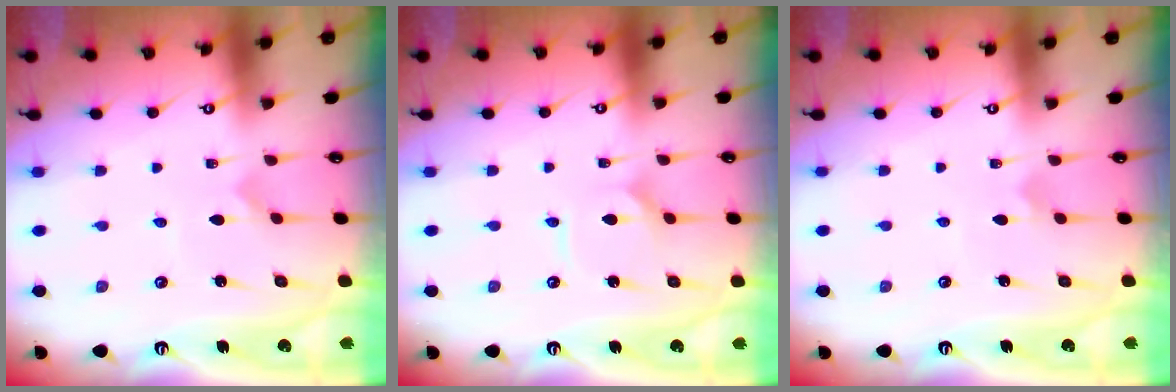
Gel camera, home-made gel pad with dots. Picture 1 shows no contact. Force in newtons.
{"total": 2.4, "press": 2.4, "slide": 0.2}
{"total": 2.0, "press": 2.0, "slide": 0.1}